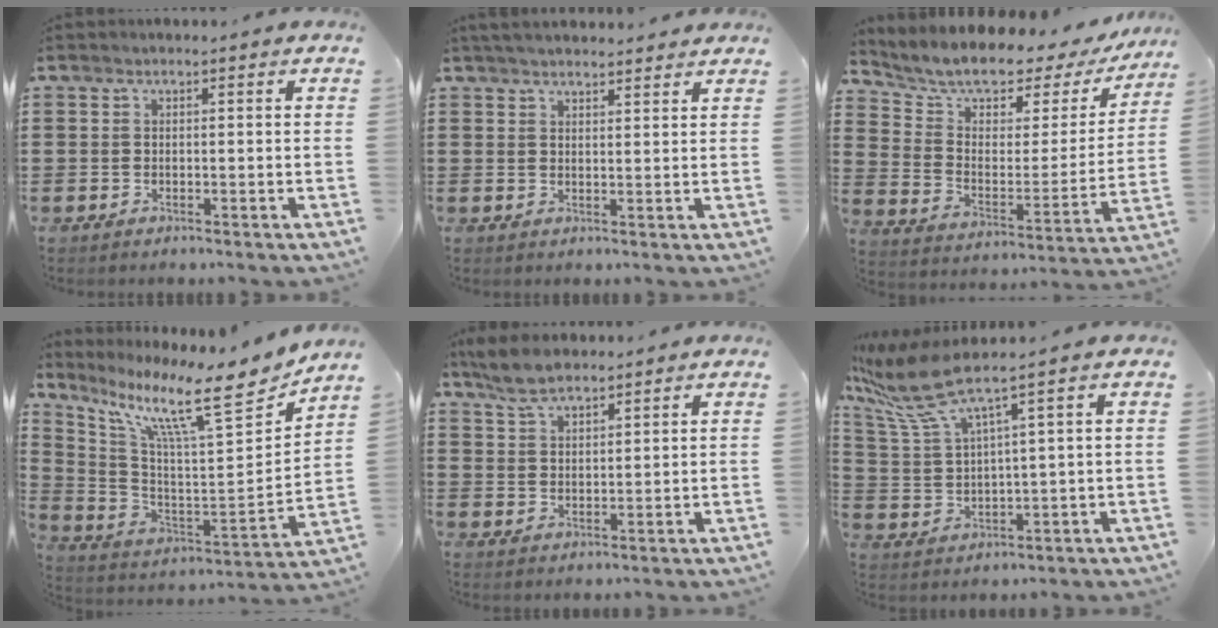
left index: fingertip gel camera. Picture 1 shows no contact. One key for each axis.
{"total": 2.9, "fx": 2.9, "fy": 0.4, "fz": 0.4, "tx": -0.014, "ty": -0.002, "tz": 0.056}
{"total": 5.7, "fx": 5.1, "fy": 2.3, "fz": 1.3, "tx": -0.054, "ty": -0.047, "tz": 0.082}
{"total": 13.1, "fx": 9.6, "fy": 1.2, "fz": 8.9, "tx": -0.190, "ty": -0.073, "tz": 0.148}
{"total": 5.2, "fx": 4.2, "fy": 2.0, "fz": 2.2, "tx": -0.057, "ty": 0.001, "tz": 0.079}
{"total": 7.8, "fx": 5.7, "fy": 0.9, "fz": 5.4, "tx": -0.150, "ty": -0.037, "tz": 0.092}